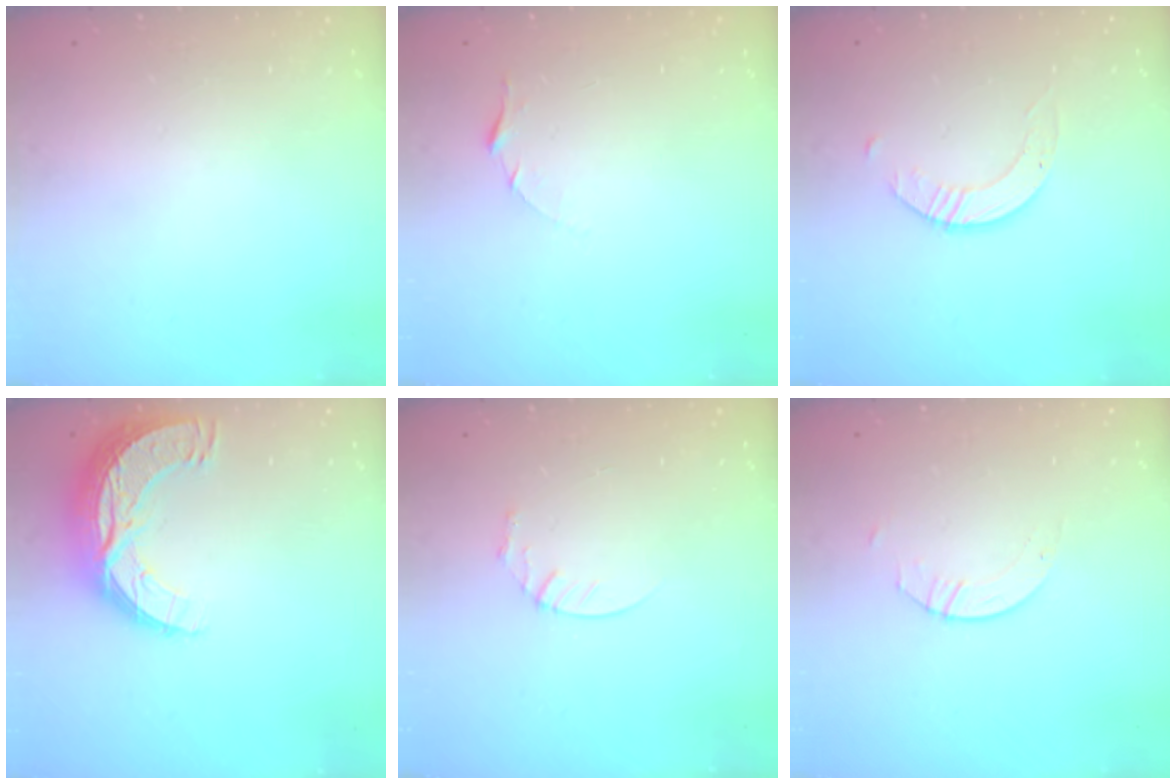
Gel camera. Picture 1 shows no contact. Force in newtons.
{"total": 5.4, "press": 5.4, "slide": 0.5}
{"total": 1.7, "press": 1.7, "slide": 0.2}
{"total": 12.7, "press": 12.6, "slide": 0.9}
{"total": 3.6, "press": 3.6, "slide": 0.4}
{"total": 2.6, "press": 2.6, "slide": 0.2}